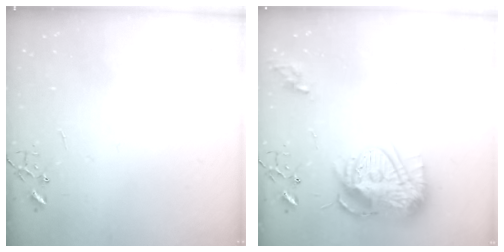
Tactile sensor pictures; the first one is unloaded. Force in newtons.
{"total": 15.3, "press": 15.3, "slide": 0.9}